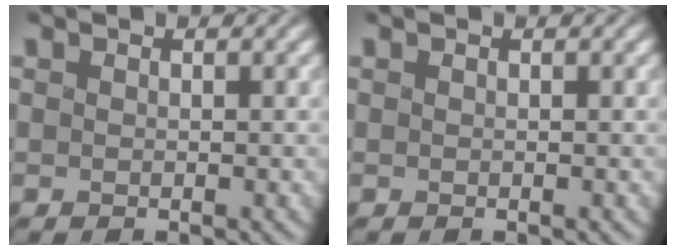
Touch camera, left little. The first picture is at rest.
{"total": 0.0}